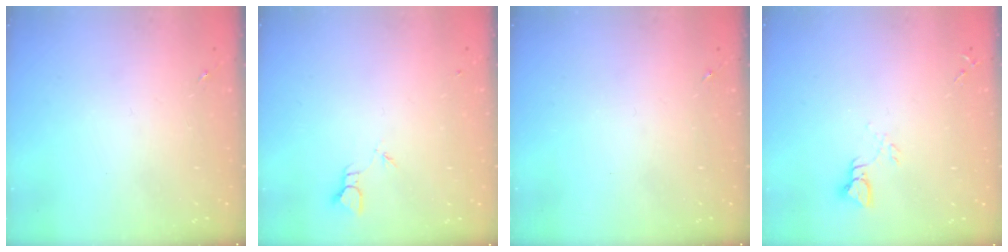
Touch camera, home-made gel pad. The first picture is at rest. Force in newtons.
{"total": 1.9, "press": 1.9, "slide": 0.1}
{"total": 0.0}
{"total": 3.5, "press": 3.4, "slide": 0.3}